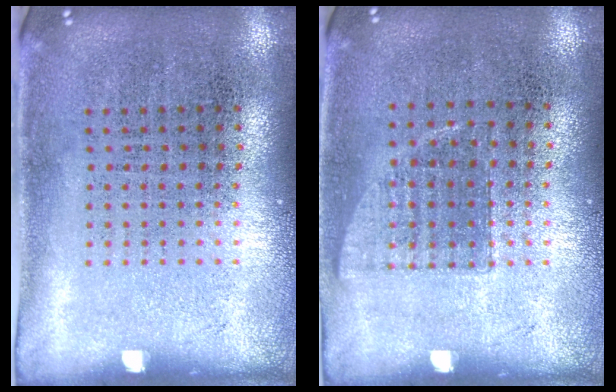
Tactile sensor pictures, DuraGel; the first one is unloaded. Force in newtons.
{"total": 0.8, "press": 0.7, "slide": 0.3}